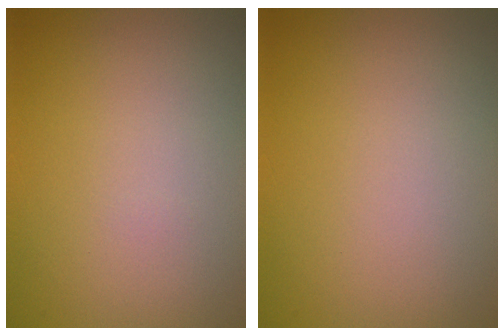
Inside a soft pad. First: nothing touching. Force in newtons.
{"total": 0.0}